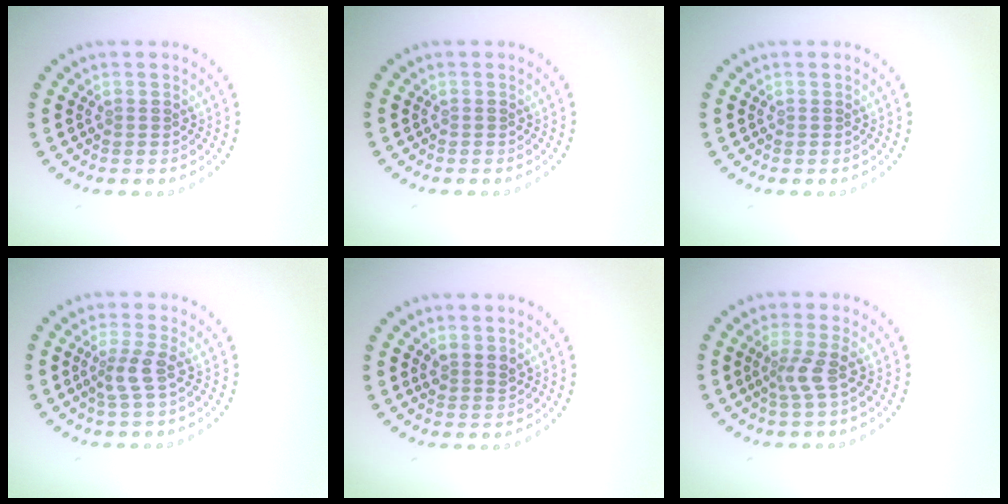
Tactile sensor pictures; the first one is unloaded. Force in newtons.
{"total": 0.0}
{"total": 0.0}
{"total": 2.0, "press": 1.6, "slide": 1.3}
{"total": 1.6, "press": 1.3, "slide": 0.9}
{"total": 2.0, "press": 1.4, "slide": 1.5}